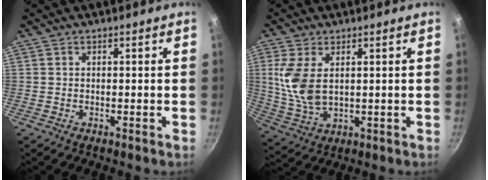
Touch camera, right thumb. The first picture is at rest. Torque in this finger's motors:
{"motor_torque": [-0.27, 0.66, 1.13, 0.38, 0.20]}